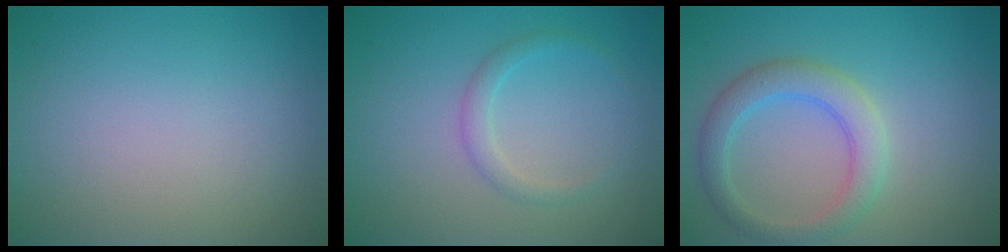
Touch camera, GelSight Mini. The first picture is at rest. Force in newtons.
{"total": 1.6, "press": 1.6, "slide": 0.1}
{"total": 3.6, "press": 3.6, "slide": 0.2}